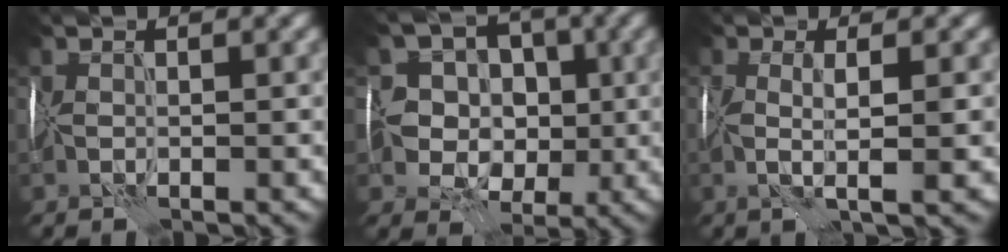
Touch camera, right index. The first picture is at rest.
{"total": 8.1, "force": [0.4, 7.0, 4.1], "torque": [-0.047, 0.011, -0.023]}
{"total": 3.1, "force": [0.0, 0.4, 3.1], "torque": [-0.052, -0.001, 0.000]}